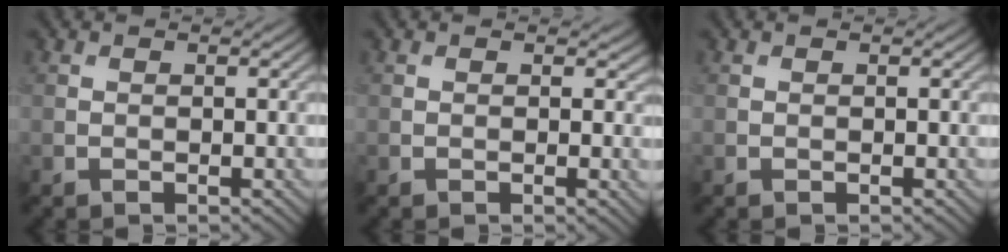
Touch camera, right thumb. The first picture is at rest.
{"total": 1.5, "force": [0.3, 0.8, 1.2], "torque": [-0.016, -0.003, 0.004]}
{"total": 0.0}